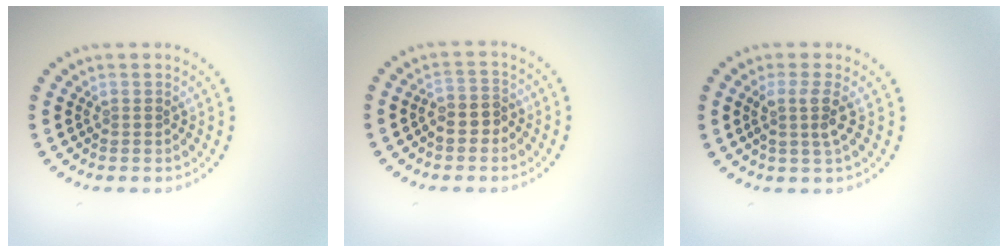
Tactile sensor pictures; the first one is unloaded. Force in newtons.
{"total": 2.2, "press": 2.1, "slide": 0.7}
{"total": 2.3, "press": 1.7, "slide": 1.5}